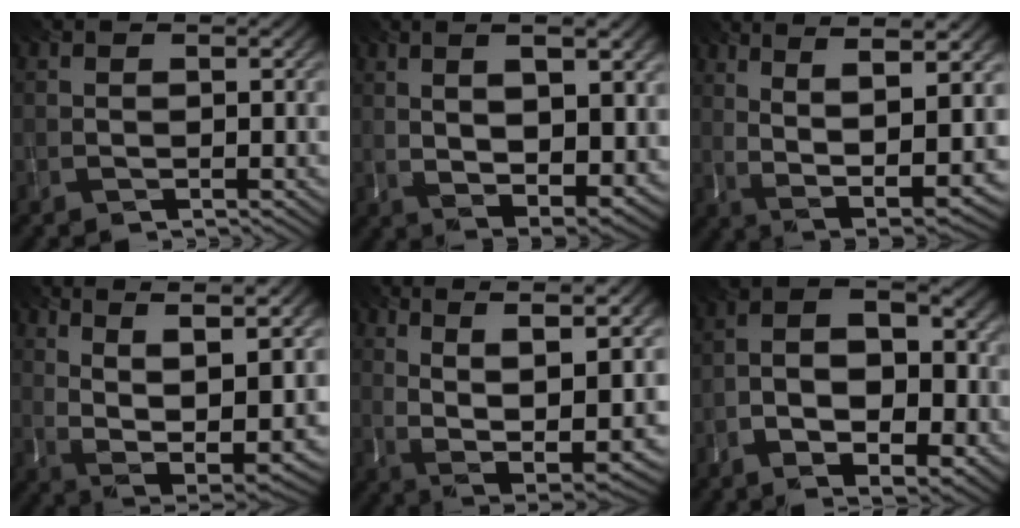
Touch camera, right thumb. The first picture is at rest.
{"total": 12.7, "force": [3.1, 4.9, 11.3], "torque": [-0.172, 0.013, 0.053]}
{"total": 11.1, "force": [3.0, 3.4, 10.2], "torque": [-0.188, 0.006, 0.058]}
{"total": 15.2, "force": [6.4, 6.0, 12.4], "torque": [-0.219, 0.016, 0.117]}
{"total": 13.5, "force": [3.9, 5.2, 11.9], "torque": [-0.205, 0.010, 0.070]}
{"total": 10.2, "force": [-3.2, 5.5, 8.0], "torque": [-0.115, 0.008, -0.054]}